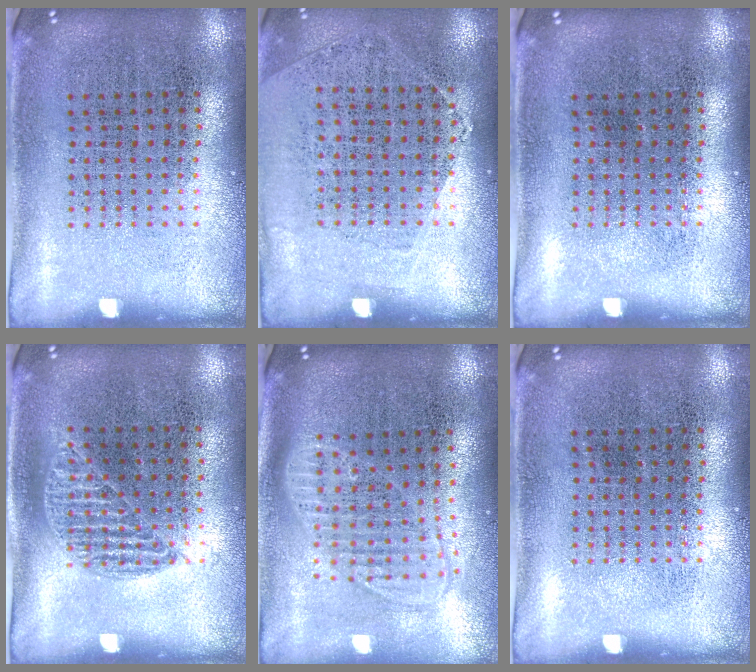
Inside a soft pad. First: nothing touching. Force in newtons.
{"total": 1.1, "press": 0.9, "slide": 0.7}
{"total": 0.0}
{"total": 0.8, "press": 0.6, "slide": 0.5}
{"total": 1.8, "press": 1.4, "slide": 1.0}
{"total": 0.0}